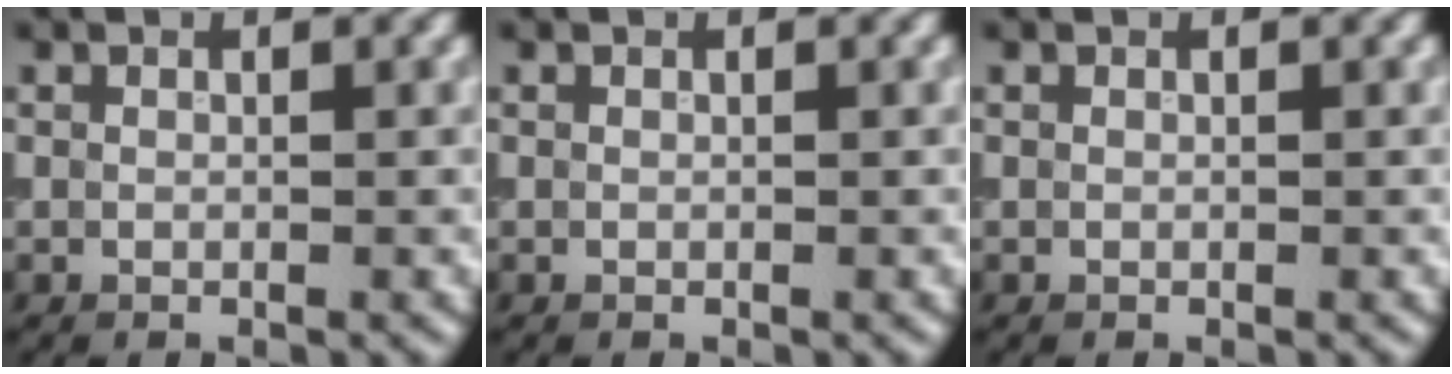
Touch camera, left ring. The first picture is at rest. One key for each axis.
{"total": 0.0}
{"total": 0.0}